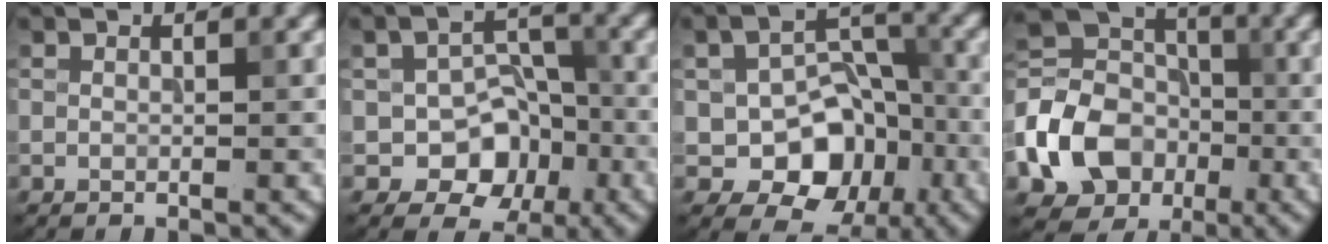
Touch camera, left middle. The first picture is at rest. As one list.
[{"total": 6.0, "force": [-2.2, 4.4, 3.5], "torque": [-0.041, -0.005, -0.035]}, {"total": 8.4, "force": [-2.4, 6.1, 5.3], "torque": [-0.068, -0.004, -0.038]}, {"total": 9.6, "force": [-3.1, 7.7, 4.9], "torque": [-0.108, -0.002, -0.076]}]